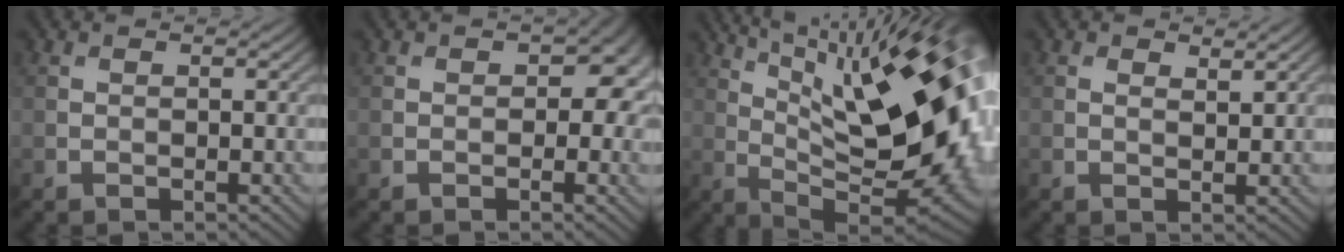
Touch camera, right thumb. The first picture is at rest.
{"total": 4.9, "force": [0.2, 3.5, 3.5], "torque": [-0.035, -0.017, 0.015]}
{"total": 19.2, "force": [5.6, 6.8, 17.0], "torque": [-0.250, 0.010, 0.092]}
{"total": 0.9, "force": [0.8, 0.3, 0.4], "torque": [-0.003, -0.018, 0.020]}